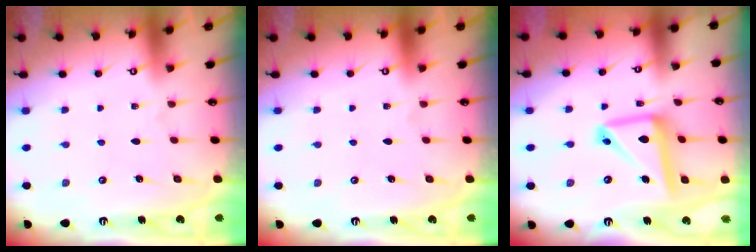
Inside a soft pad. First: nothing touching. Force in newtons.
{"total": 0.0}
{"total": 14.0, "press": 13.9, "slide": 1.5}